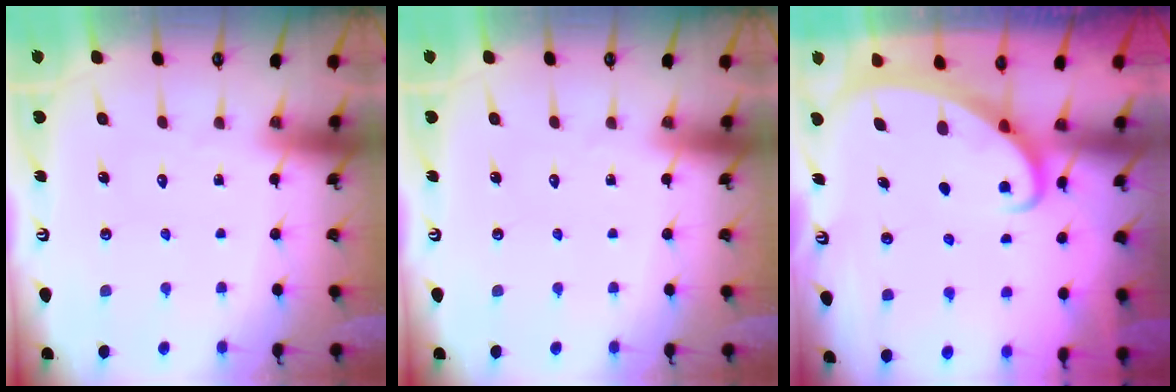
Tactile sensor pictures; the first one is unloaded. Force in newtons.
{"total": 0.0}
{"total": 2.2, "press": 2.2, "slide": 0.3}